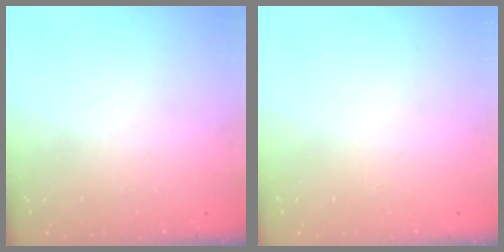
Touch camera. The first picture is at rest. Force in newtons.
{"total": 0.0}